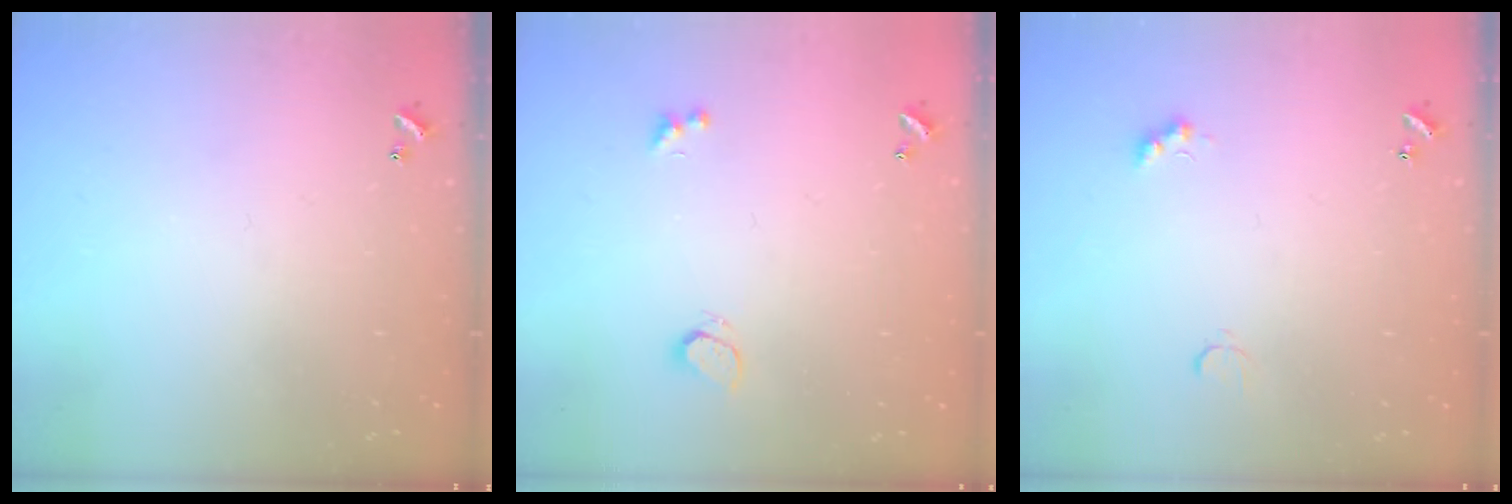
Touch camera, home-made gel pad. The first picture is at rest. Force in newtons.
{"total": 2.4, "press": 1.9, "slide": 1.4}
{"total": 2.2, "press": 2.1, "slide": 0.6}